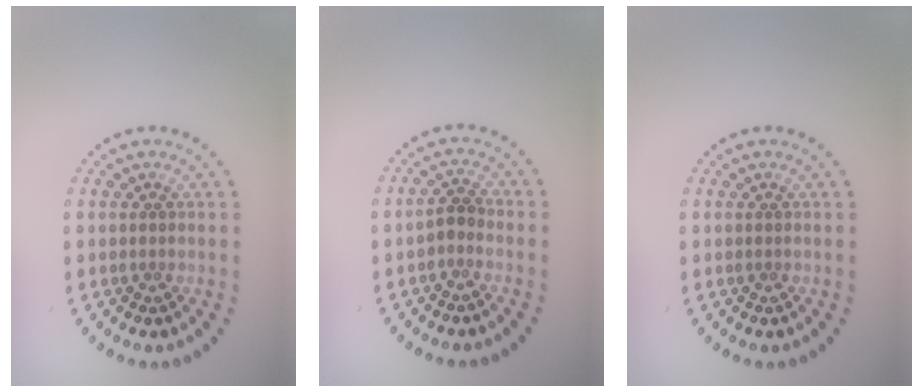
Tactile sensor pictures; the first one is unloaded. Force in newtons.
{"total": 1.2, "press": 1.0, "slide": 0.7}
{"total": 0.0}